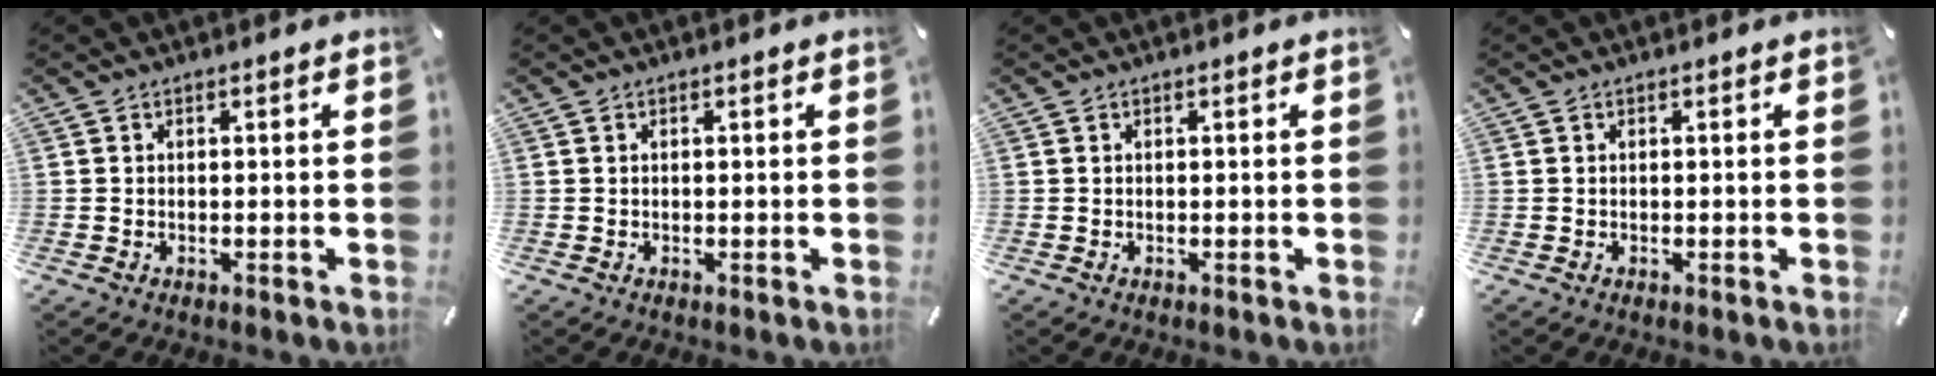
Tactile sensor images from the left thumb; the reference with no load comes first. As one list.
[{"total": 0.0}, {"total": 0.0}, {"total": 0.0}]